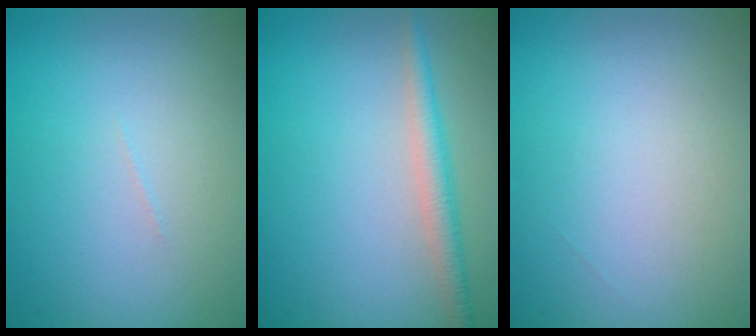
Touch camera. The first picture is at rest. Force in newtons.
{"total": 2.4, "press": 2.4, "slide": 0.0}
{"total": 0.0}